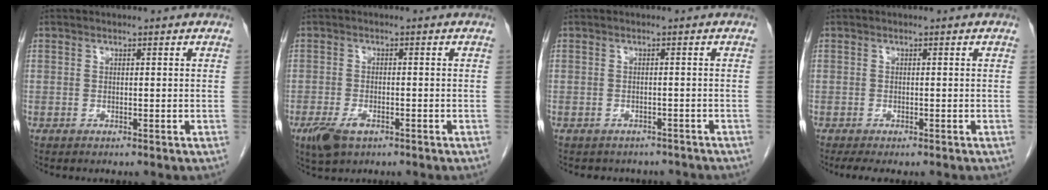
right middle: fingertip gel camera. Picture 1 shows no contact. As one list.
[{"total": 4.4, "force": [-2.5, 1.9, 3.1], "torque": [-0.063, -0.006, -0.040]}, {"total": 5.8, "force": [-5.2, 2.6, 0.7], "torque": [-0.010, 0.007, -0.054]}, {"total": 3.0, "force": [-2.3, 0.9, 1.6], "torque": [-0.029, -0.009, -0.032]}]